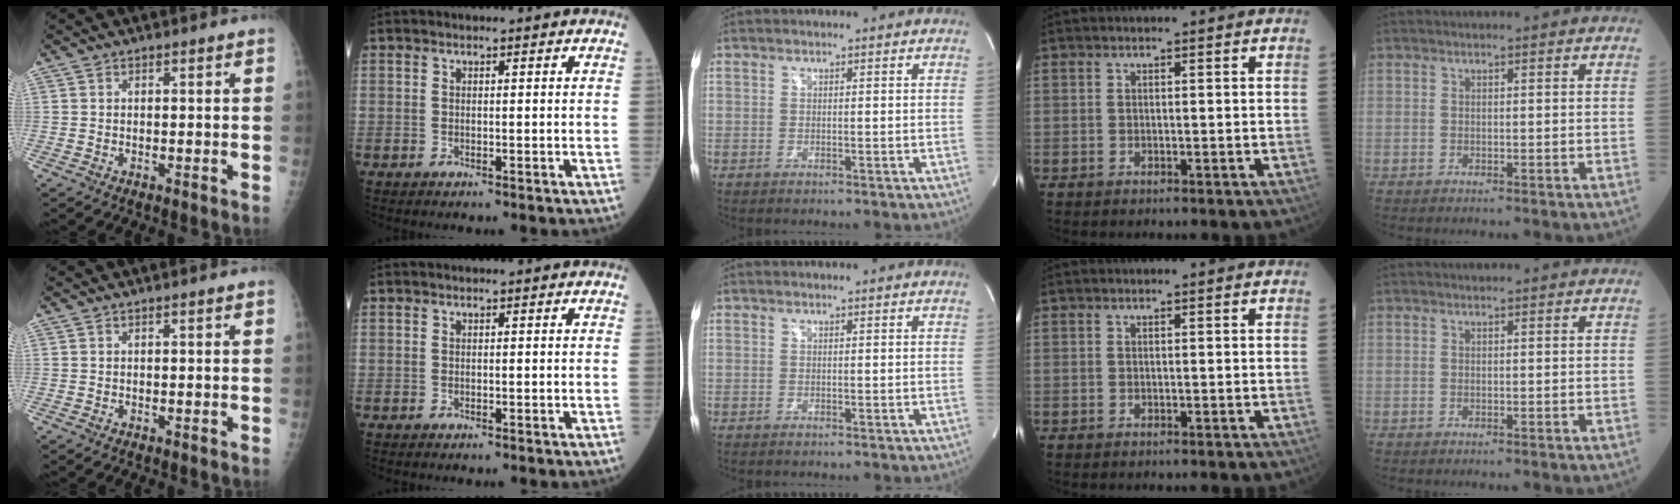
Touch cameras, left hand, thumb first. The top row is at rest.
{}